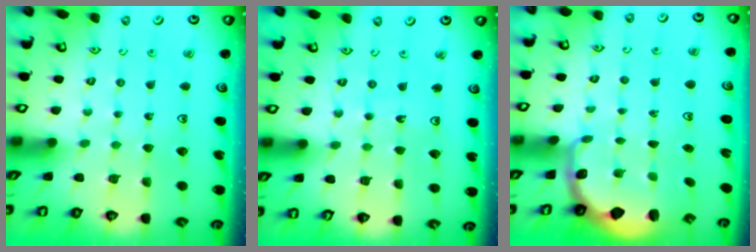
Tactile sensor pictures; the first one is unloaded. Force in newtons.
{"total": 5.1, "press": 5.1, "slide": 0.5}
{"total": 2.4, "press": 1.2, "slide": 2.1}